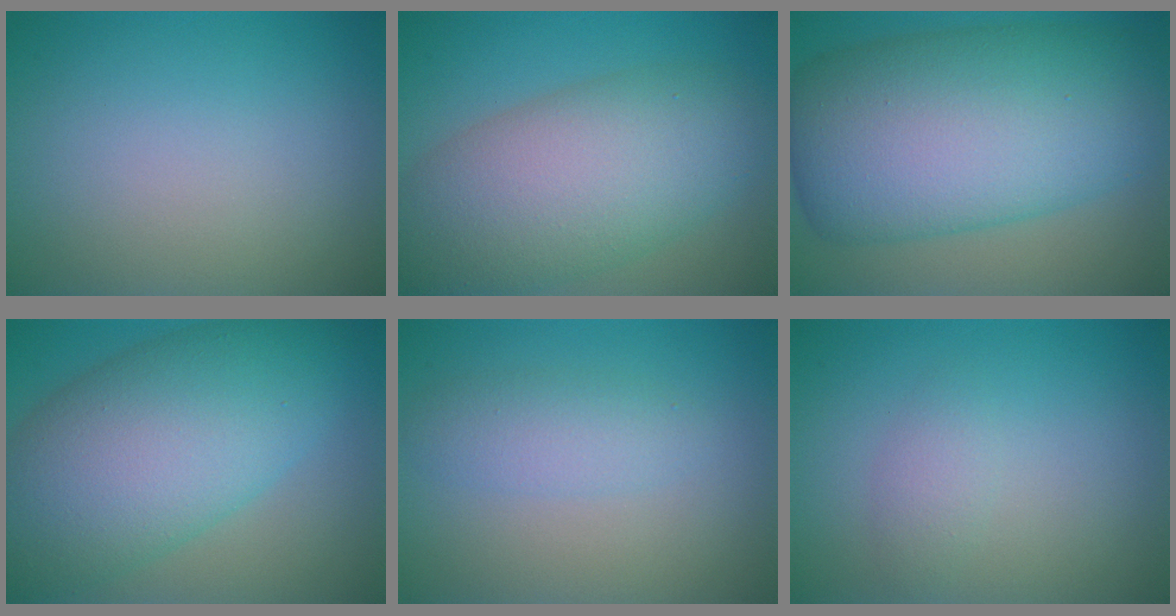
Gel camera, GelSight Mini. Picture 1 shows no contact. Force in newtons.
{"total": 9.9, "press": 9.9, "slide": 0.6}
{"total": 14.7, "press": 14.7, "slide": 0.1}
{"total": 11.8, "press": 11.8, "slide": 0.6}
{"total": 2.4, "press": 2.4, "slide": 0.0}
{"total": 1.4, "press": 1.4, "slide": 0.0}